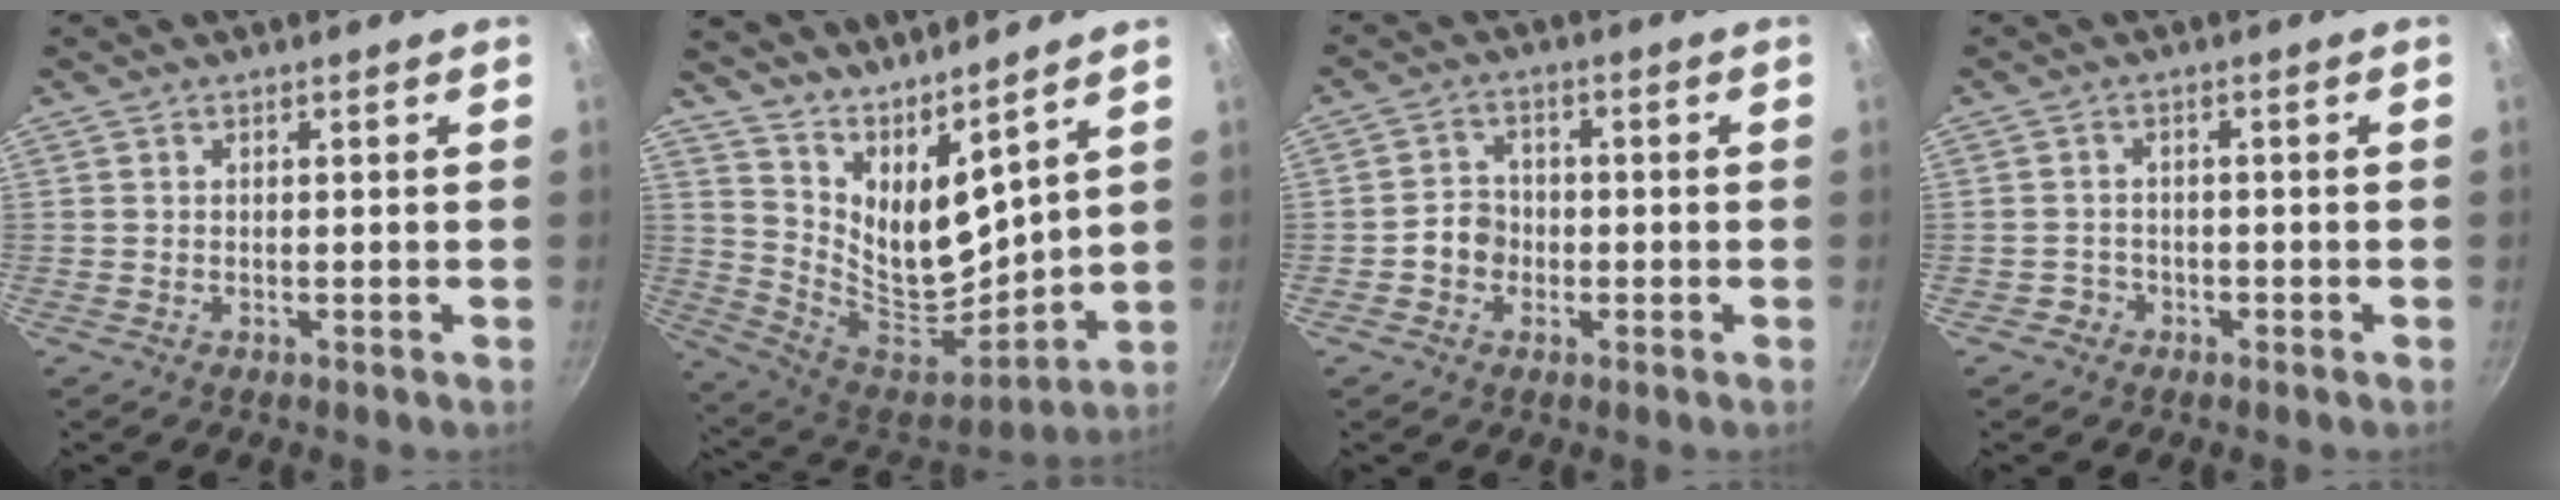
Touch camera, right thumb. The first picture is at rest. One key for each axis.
{"total": 14.9, "fx": 10.6, "fy": 5.0, "fz": 9.1, "tx": -0.139, "ty": -0.131, "tz": 0.204}
{"total": 4.6, "fx": -1.3, "fy": 4.0, "fz": 1.9, "tx": -0.007, "ty": 0.020, "tz": -0.028}
{"total": 2.2, "fx": -1.2, "fy": 1.8, "fz": 0.2, "tx": 0.012, "ty": 0.019, "tz": -0.015}